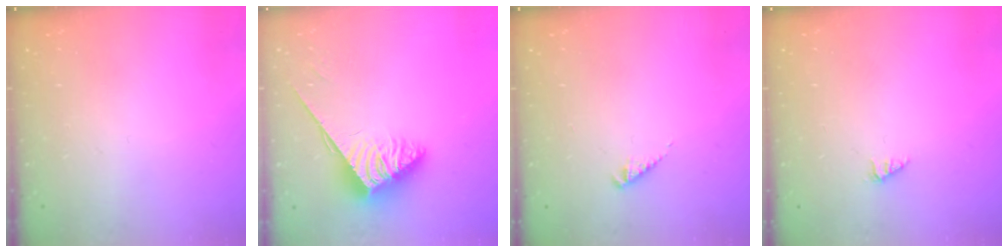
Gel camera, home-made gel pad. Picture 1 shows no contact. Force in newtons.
{"total": 3.7, "press": 3.7, "slide": 0.5}
{"total": 2.4, "press": 2.4, "slide": 0.3}
{"total": 0.7, "press": 0.7, "slide": 0.2}